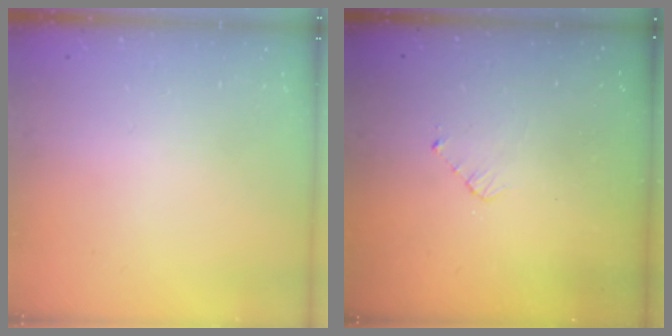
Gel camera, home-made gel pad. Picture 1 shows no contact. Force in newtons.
{"total": 3.0, "press": 3.0, "slide": 0.2}